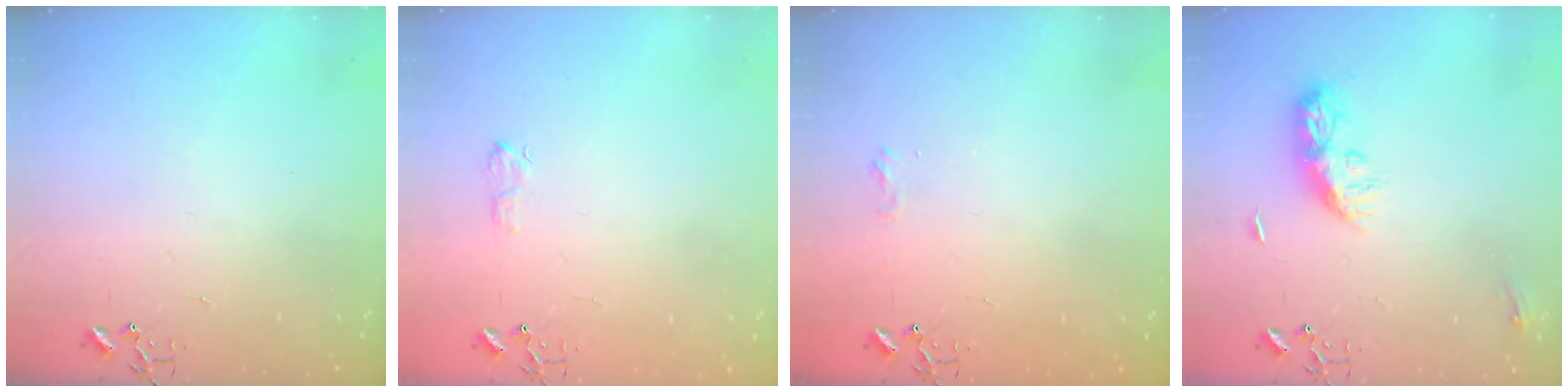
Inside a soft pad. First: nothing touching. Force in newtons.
{"total": 5.5, "press": 5.5, "slide": 0.8}
{"total": 6.0, "press": 6.0, "slide": 0.6}
{"total": 8.7, "press": 8.7, "slide": 0.4}